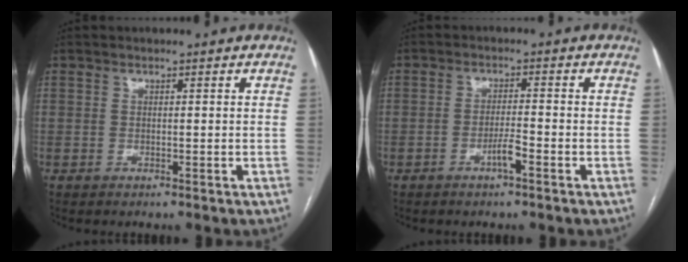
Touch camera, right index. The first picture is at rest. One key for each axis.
{"total": 2.9, "fx": -1.7, "fy": 0.0, "fz": 2.4, "tx": -0.045, "ty": -0.001, "tz": -0.031}